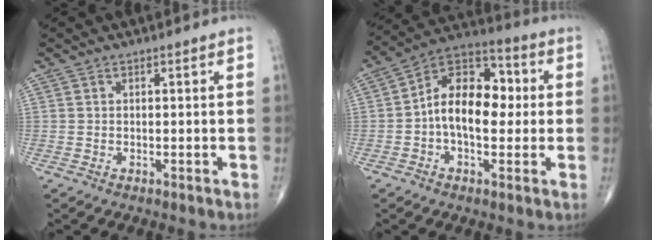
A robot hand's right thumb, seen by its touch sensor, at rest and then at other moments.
{"total": 14.2, "force": [-0.1, 8.7, 11.3], "torque": [-0.158, 0.038, -0.013]}